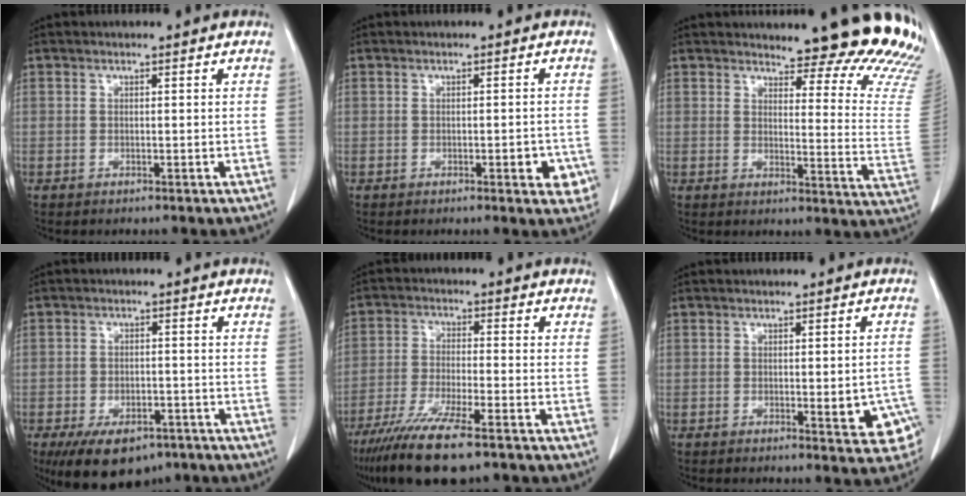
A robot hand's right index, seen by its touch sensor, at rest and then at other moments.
{"total": 3.5, "force": [-1.4, 1.2, 3.0], "torque": [-0.030, 0.000, -0.015]}
{"total": 18.2, "force": [17.4, 1.9, 5.0], "torque": [-0.039, -0.130, 0.173]}
{"total": 10.4, "force": [-7.1, 5.6, 5.1], "torque": [-0.082, 0.000, -0.108]}
{"total": 12.4, "force": [-8.7, 1.7, 8.7], "torque": [-0.160, -0.034, -0.150]}
{"total": 5.6, "force": [-1.9, 1.7, 5.0], "torque": [-0.047, 0.002, -0.021]}